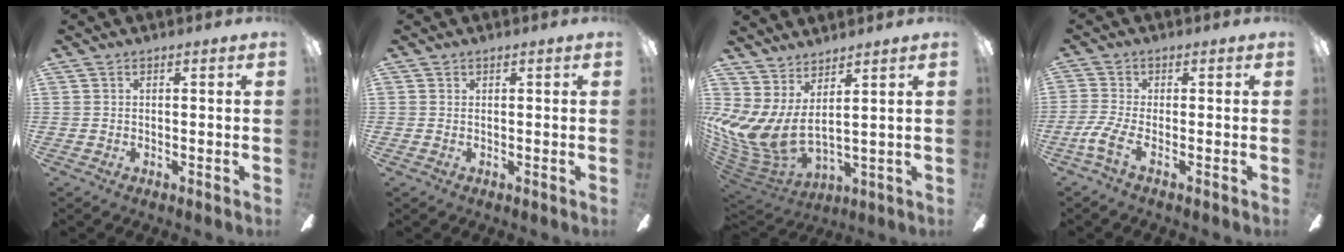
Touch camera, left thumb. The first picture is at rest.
{"total": 0.0}
{"total": 10.4, "force": [2.3, 5.3, 8.7], "torque": [-0.209, -0.041, 0.044]}
{"total": 5.9, "force": [-1.9, 1.9, 5.2], "torque": [-0.118, -0.010, -0.036]}